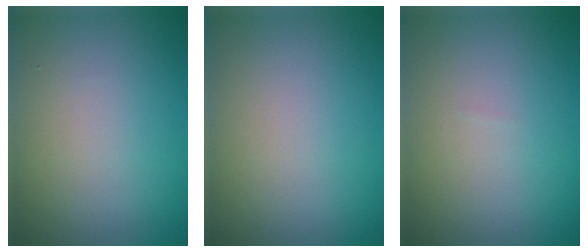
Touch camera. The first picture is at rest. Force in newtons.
{"total": 0.0}
{"total": 0.0}